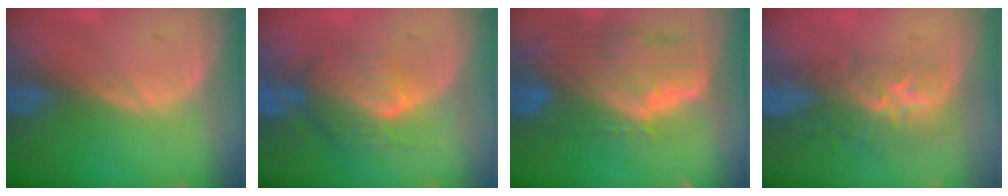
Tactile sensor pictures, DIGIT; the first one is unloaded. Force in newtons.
{"total": 7.5, "press": 7.3, "slide": 1.6}
{"total": 11.3, "press": 9.6, "slide": 5.8}
{"total": 8.7, "press": 7.1, "slide": 5.0}